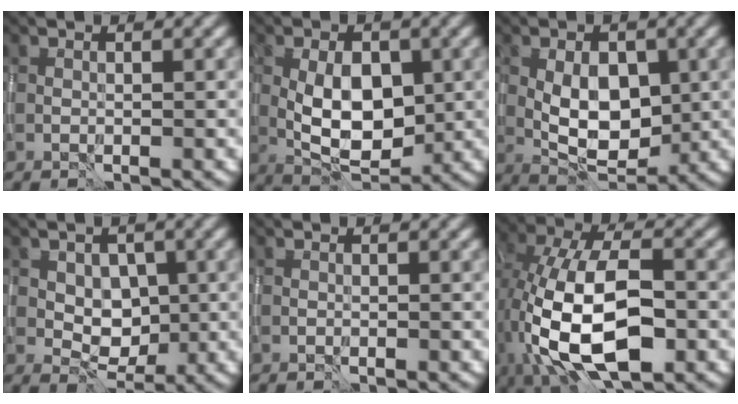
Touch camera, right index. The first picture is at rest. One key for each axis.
{"total": 7.0, "fx": -0.2, "fy": 4.1, "fz": 5.7, "tx": -0.108, "ty": -0.001, "tz": -0.002}
{"total": 6.2, "fx": 0.0, "fy": 3.8, "fz": 4.9, "tx": -0.085, "ty": -0.002, "tz": 0.000}
{"total": 3.4, "fx": 0.5, "fy": 2.7, "fz": 2.0, "tx": -0.024, "ty": -0.004, "tz": 0.007}
{"total": 0.0}
{"total": 13.8, "fx": -3.0, "fy": 7.1, "fz": 11.5, "tx": -0.228, "ty": -0.001, "tz": -0.054}